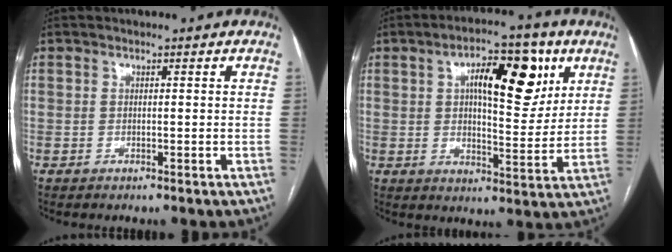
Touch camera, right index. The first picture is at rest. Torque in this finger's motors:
{"motor_torque": [1.15, 0.99, 0.32, 0.10]}